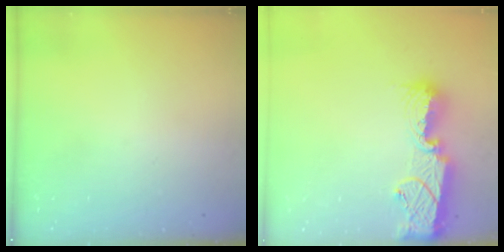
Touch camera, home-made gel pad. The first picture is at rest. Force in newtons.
{"total": 13.4, "press": 13.2, "slide": 2.3}